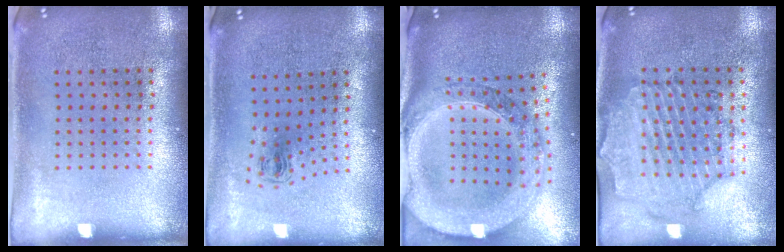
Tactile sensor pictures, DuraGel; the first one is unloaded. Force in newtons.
{"total": 0.7, "press": 0.4, "slide": 0.6}
{"total": 3.6, "press": 2.9, "slide": 2.2}
{"total": 0.8, "press": 0.7, "slide": 0.3}